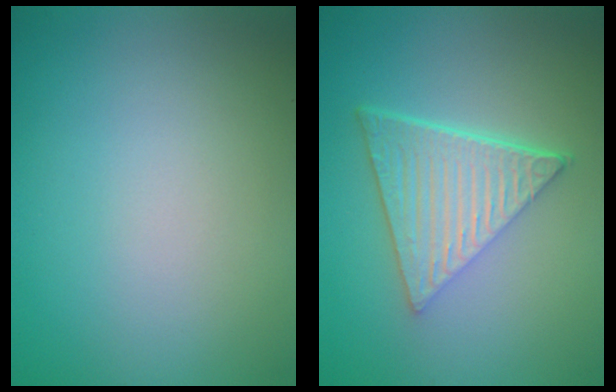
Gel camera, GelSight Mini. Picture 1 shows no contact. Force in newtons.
{"total": 6.9, "press": 4.5, "slide": 5.3}